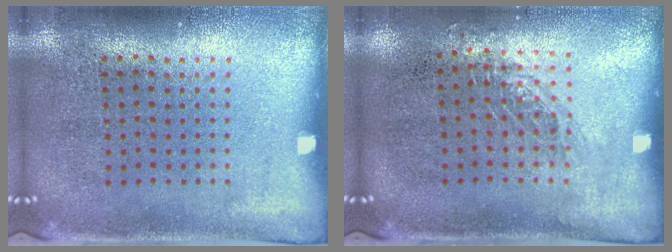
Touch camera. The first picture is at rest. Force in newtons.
{"total": 0.8, "press": 0.8, "slide": 0.2}